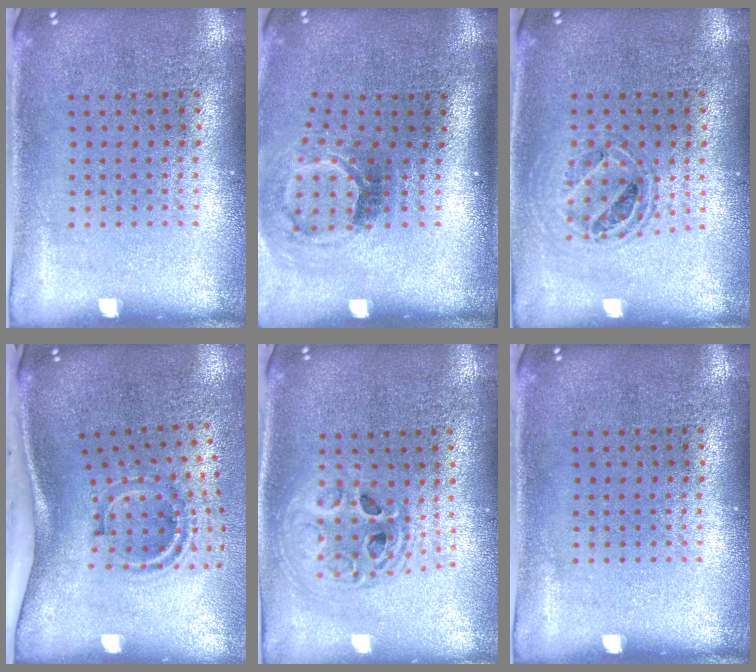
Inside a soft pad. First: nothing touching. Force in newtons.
{"total": 1.8, "press": 1.2, "slide": 1.4}
{"total": 0.8, "press": 0.8, "slide": 0.1}
{"total": 1.9, "press": 1.2, "slide": 1.5}
{"total": 1.9, "press": 1.5, "slide": 1.1}
{"total": 0.0}